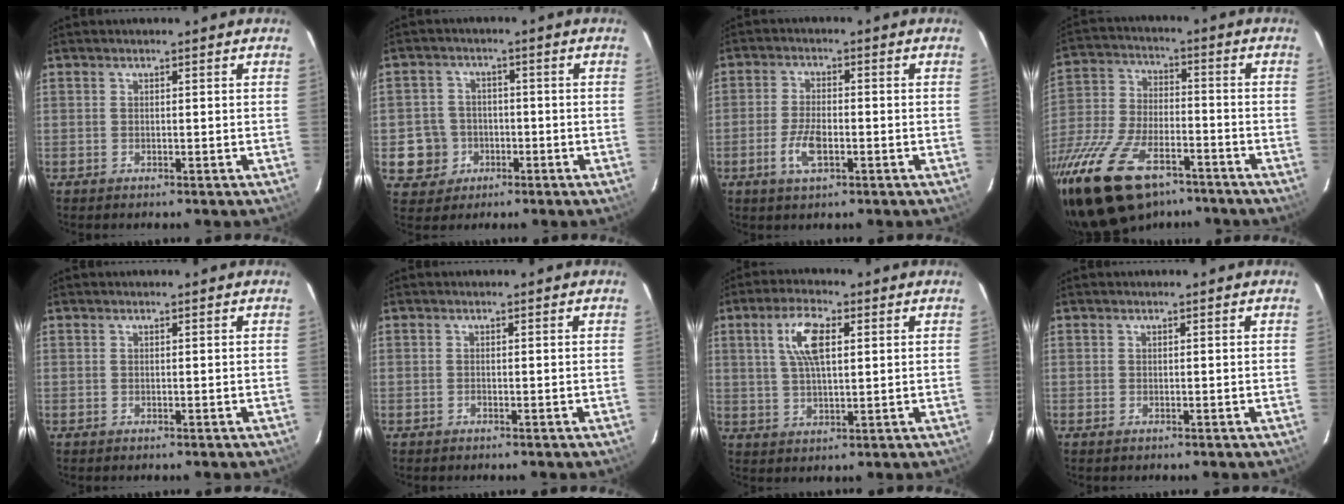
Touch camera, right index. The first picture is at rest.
{"total": 7.0, "force": [-1.8, 6.7, 0.8], "torque": [-0.028, 0.022, -0.023]}
{"total": 5.8, "force": [-2.3, 2.4, 4.7], "torque": [-0.103, -0.001, -0.042]}
{"total": 26.1, "force": [-17.2, 12.5, 15.2], "torque": [-0.339, -0.037, -0.291]}
{"total": 0.0}
{"total": 0.0}
{"total": 8.0, "force": [2.6, 3.1, 6.9], "torque": [-0.133, 0.010, 0.051]}
{"total": 0.0}